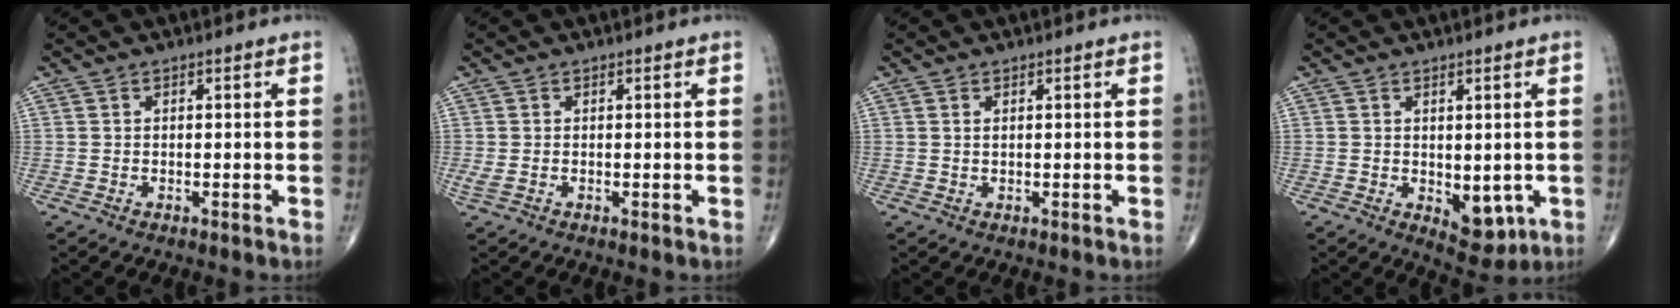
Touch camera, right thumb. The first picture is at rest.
{"total": 1.3, "force": [0.0, 0.6, 1.1], "torque": [-0.032, 0.000, 0.004]}
{"total": 0.5, "force": [0.3, 0.2, 0.4], "torque": [-0.009, 0.000, 0.006]}
{"total": 5.7, "force": [-0.9, 3.2, 4.6], "torque": [-0.035, -0.009, 0.001]}